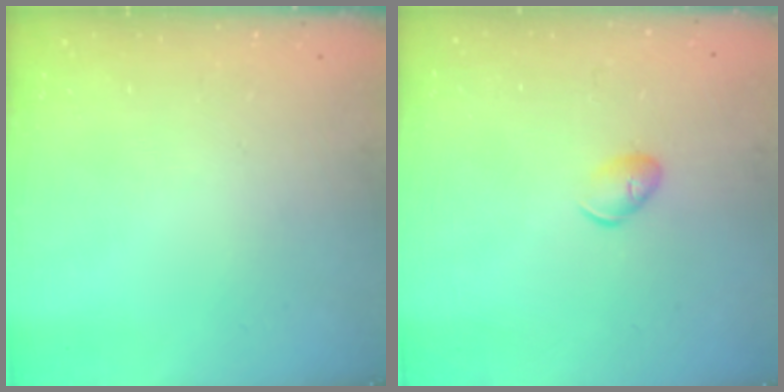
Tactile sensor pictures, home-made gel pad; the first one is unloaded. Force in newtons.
{"total": 5.5, "press": 5.4, "slide": 1.0}